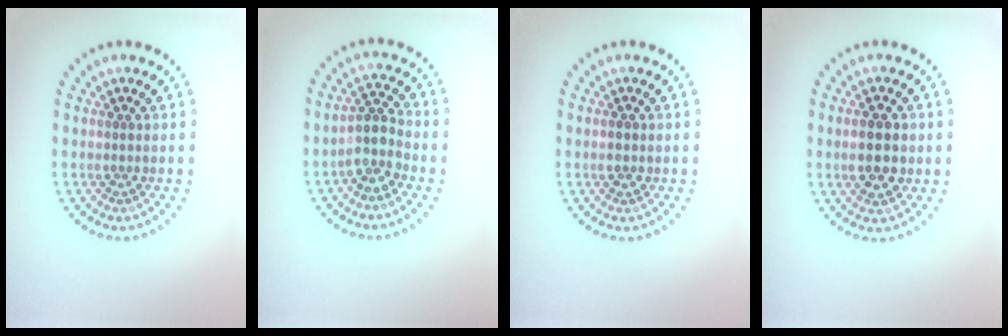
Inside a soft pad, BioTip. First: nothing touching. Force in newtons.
{"total": 2.9, "press": 2.2, "slide": 1.8}
{"total": 1.3, "press": 1.3, "slide": 0.2}
{"total": 4.5, "press": 4.5, "slide": 0.1}